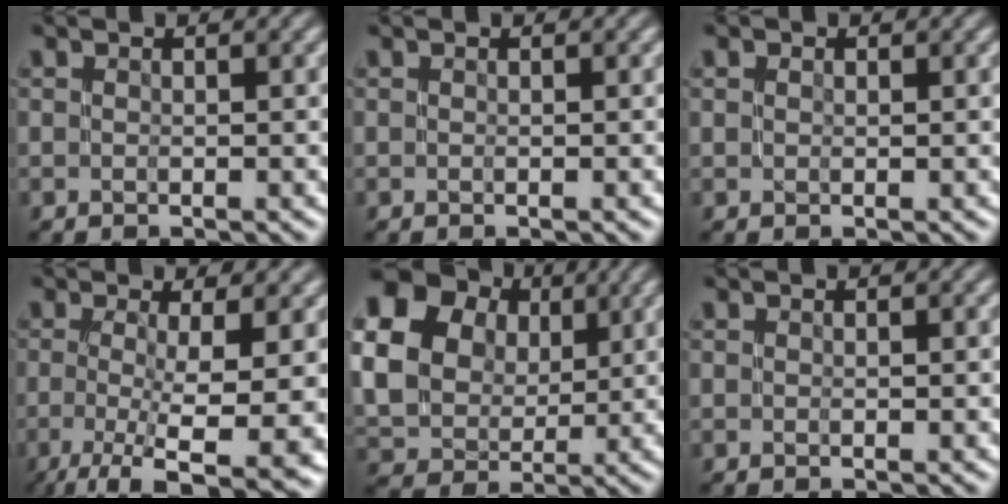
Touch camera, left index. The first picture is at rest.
{"total": 0.0}
{"total": 0.7, "force": [0.4, 0.5, 0.1], "torque": [-0.002, -0.002, 0.000]}
{"total": 9.2, "force": [-2.5, 2.2, 8.6], "torque": [-0.121, -0.019, -0.037]}
{"total": 20.3, "force": [6.4, 17.3, 8.5], "torque": [-0.226, 0.015, 0.100]}
{"total": 0.0}